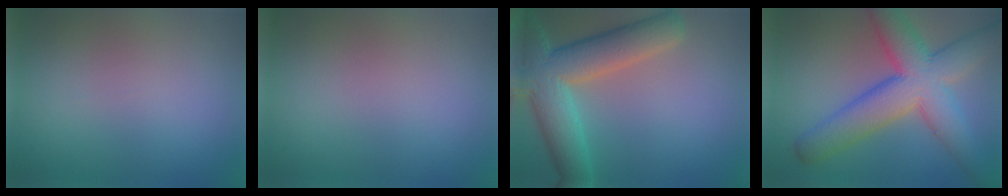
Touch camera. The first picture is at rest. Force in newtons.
{"total": 0.0}
{"total": 8.5, "press": 8.4, "slide": 0.6}
{"total": 9.9, "press": 9.9, "slide": 0.4}